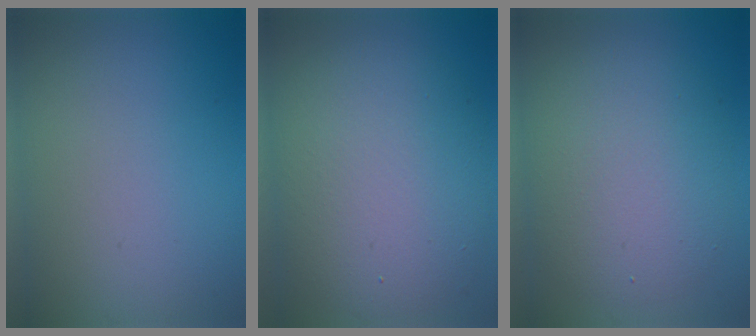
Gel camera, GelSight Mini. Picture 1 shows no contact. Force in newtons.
{"total": 9.1, "press": 9.1, "slide": 0.9}
{"total": 6.8, "press": 6.8, "slide": 0.5}